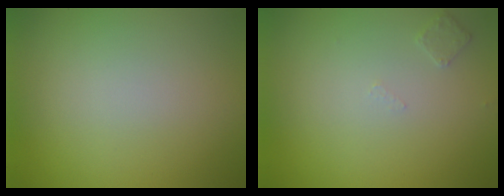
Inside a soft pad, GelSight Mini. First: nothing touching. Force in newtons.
{"total": 1.0, "press": 1.0, "slide": 0.1}